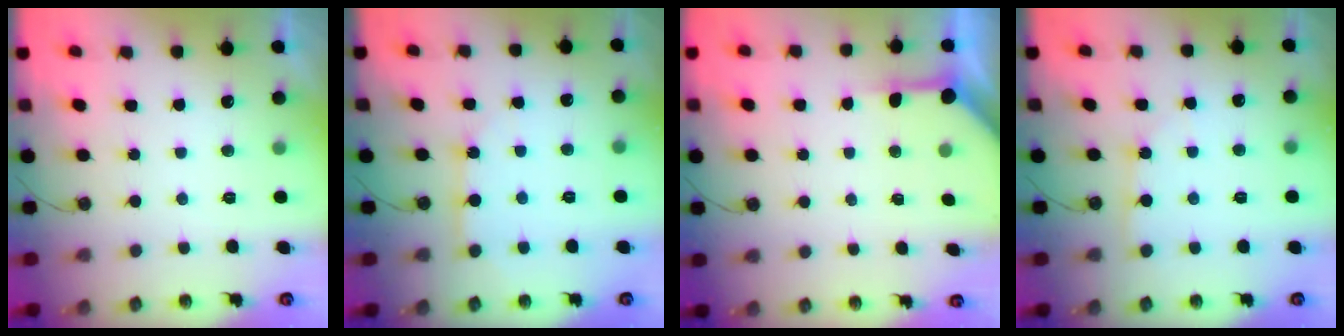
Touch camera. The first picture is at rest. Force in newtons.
{"total": 5.9, "press": 5.9, "slide": 0.5}
{"total": 4.5, "press": 4.5, "slide": 0.2}
{"total": 2.6, "press": 2.6, "slide": 0.3}